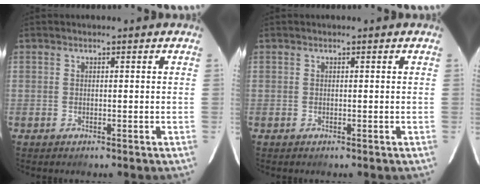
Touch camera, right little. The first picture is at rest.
{"total": 0.0}